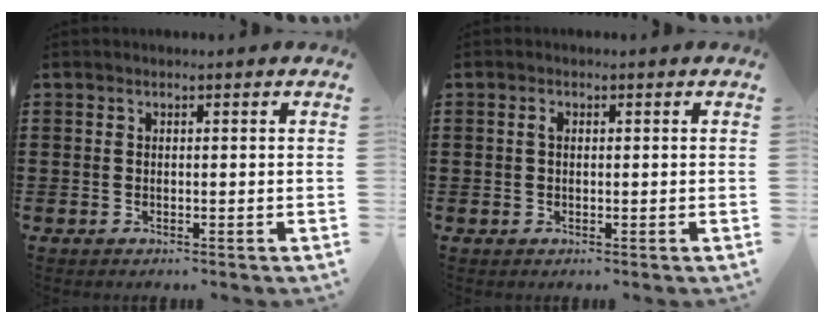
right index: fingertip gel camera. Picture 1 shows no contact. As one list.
[{"total": 1.1, "force": [0.2, 0.7, 0.8], "torque": [-0.018, 0.005, 0.003]}]